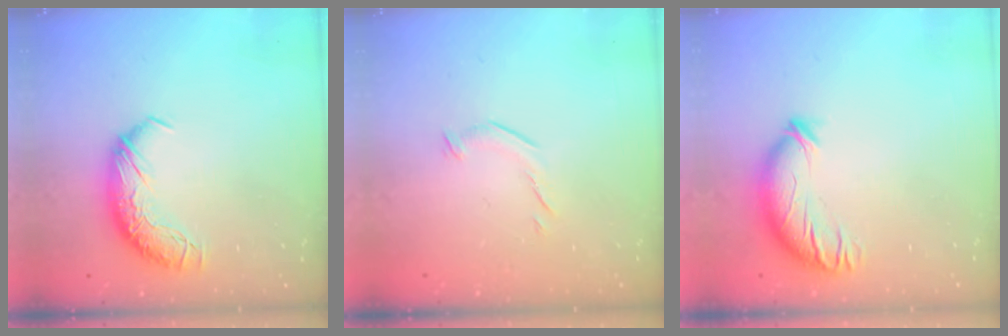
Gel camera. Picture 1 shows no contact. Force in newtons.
{"total": 4.6, "press": 4.4, "slide": 1.1}
{"total": 3.7, "press": 2.9, "slide": 2.3}